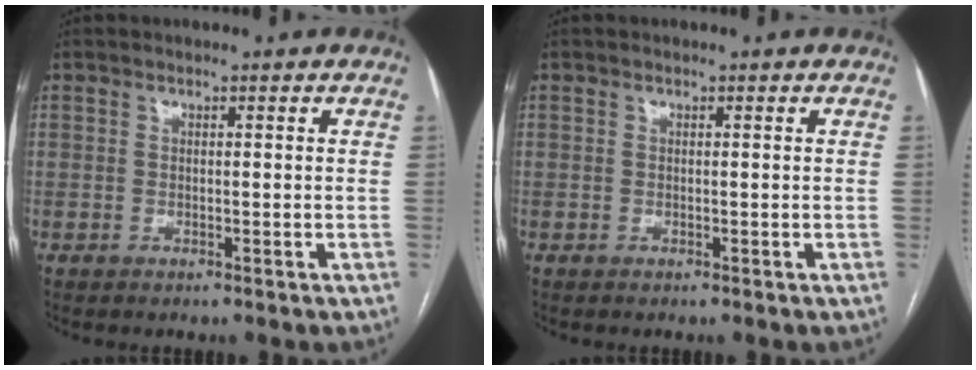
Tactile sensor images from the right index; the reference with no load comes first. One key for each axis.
{"total": 0.0}